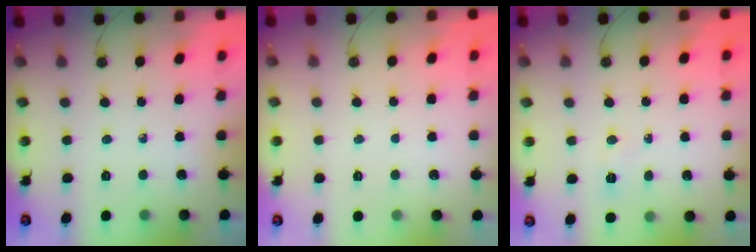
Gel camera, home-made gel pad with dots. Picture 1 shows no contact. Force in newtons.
{"total": 1.3, "press": 1.3, "slide": 0.1}
{"total": 5.3, "press": 5.2, "slide": 0.7}